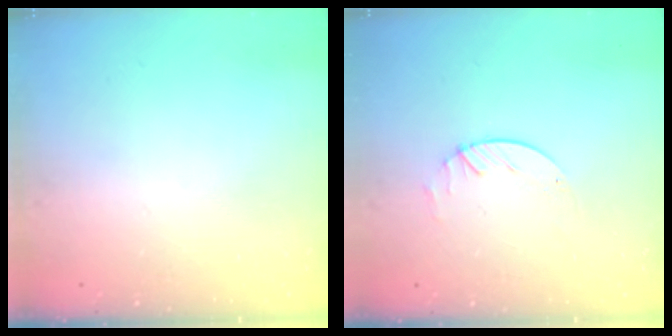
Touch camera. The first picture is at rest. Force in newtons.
{"total": 1.7, "press": 1.7, "slide": 0.2}